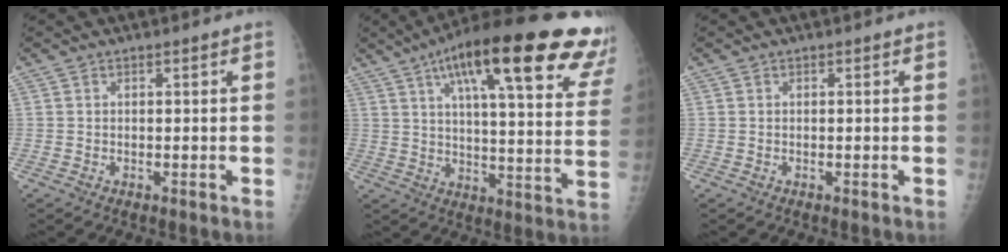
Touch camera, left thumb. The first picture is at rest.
{"total": 30.1, "force": [17.5, 7.2, 23.4], "torque": [-0.295, -0.020, 0.240]}
{"total": 0.0}